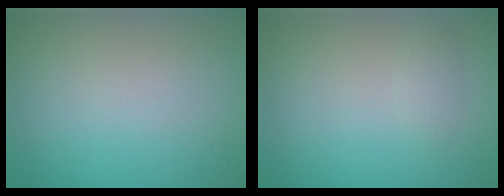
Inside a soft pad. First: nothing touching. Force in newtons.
{"total": 1.0, "press": 1.0, "slide": 0.0}